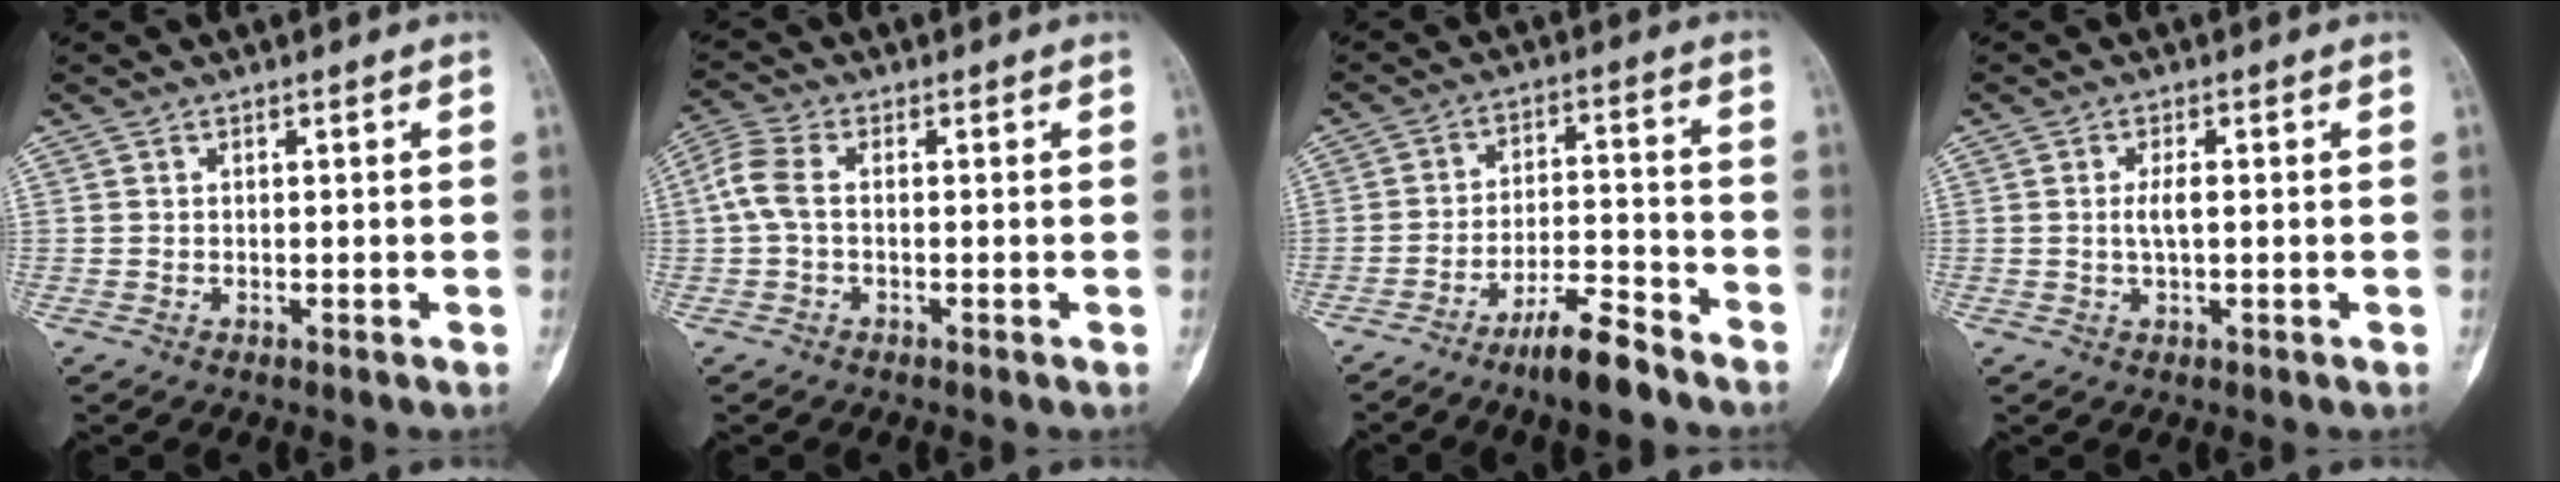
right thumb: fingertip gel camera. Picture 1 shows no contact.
{"total": 4.9, "force": [0.0, 2.7, 4.1], "torque": [-0.108, 0.015, -0.010]}
{"total": 9.0, "force": [-6.8, 1.8, 5.7], "torque": [-0.100, 0.053, -0.118]}
{"total": 2.5, "force": [0.1, 0.8, 2.4], "torque": [-0.048, 0.001, 0.001]}